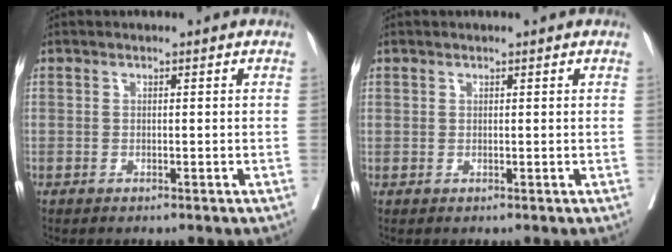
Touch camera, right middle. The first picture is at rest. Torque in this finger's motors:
{"motor_torque": [-1.47, 0.67, -0.31, -0.10]}